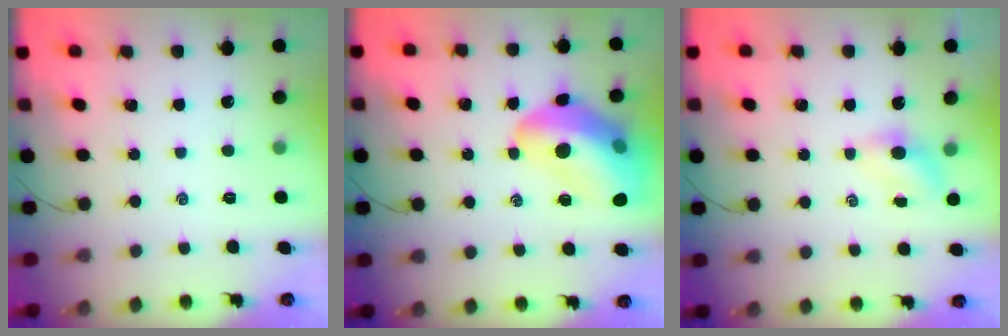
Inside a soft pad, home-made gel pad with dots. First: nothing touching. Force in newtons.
{"total": 19.9, "press": 19.5, "slide": 4.1}
{"total": 3.9, "press": 3.8, "slide": 1.0}